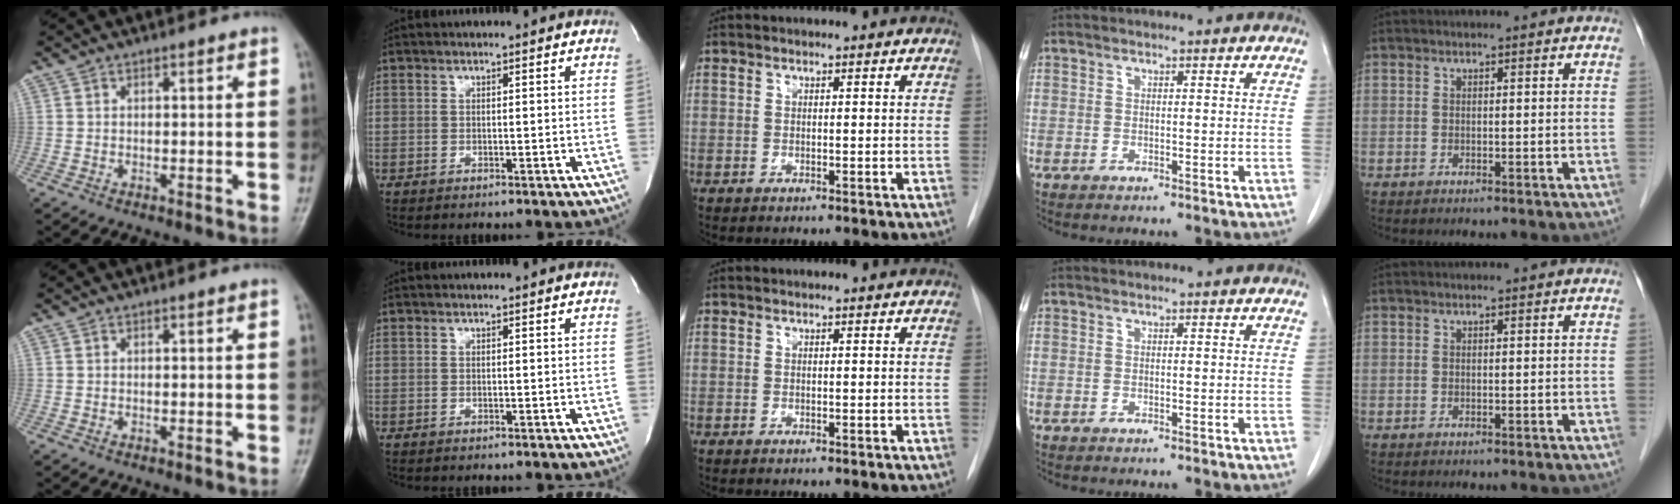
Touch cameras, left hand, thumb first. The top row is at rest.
{}